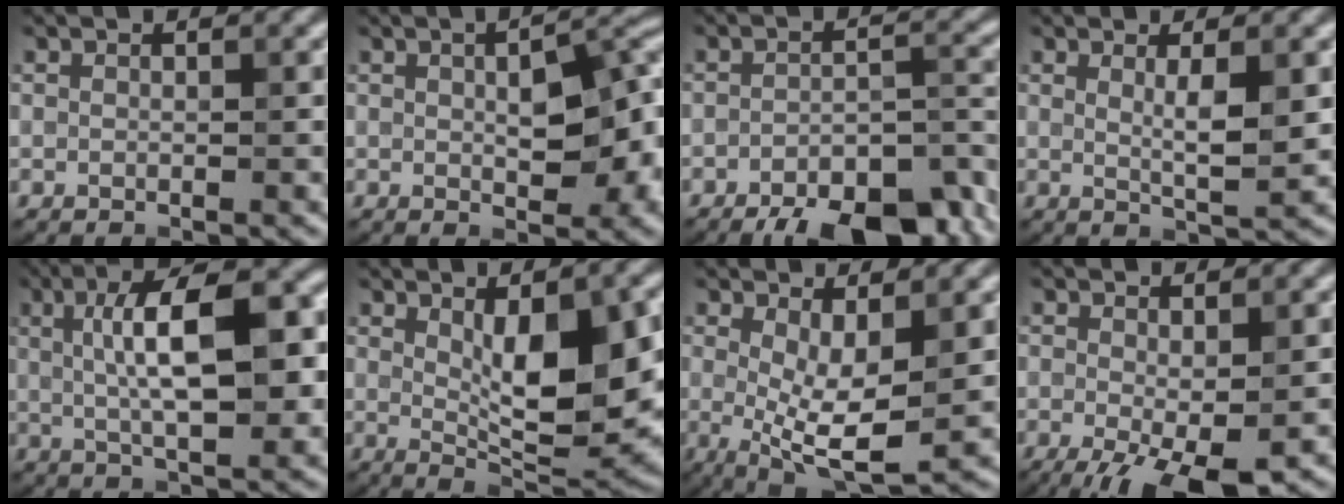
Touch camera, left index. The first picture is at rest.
{"total": 8.6, "force": [0.1, 3.9, 7.7], "torque": [-0.096, 0.005, 0.005]}
{"total": 10.9, "force": [-8.2, 3.5, 6.2], "torque": [-0.084, -0.009, -0.115]}
{"total": 3.0, "force": [0.7, 0.6, 2.9], "torque": [-0.045, -0.008, 0.013]}
{"total": 9.7, "force": [1.1, 3.2, 9.1], "torque": [-0.135, 0.011, 0.014]}
{"total": 9.1, "force": [1.1, 2.8, 8.5], "torque": [-0.125, -0.010, 0.026]}
{"total": 5.9, "force": [0.0, 2.0, 5.6], "torque": [-0.107, -0.015, 0.002]}
{"total": 5.0, "force": [-2.0, 1.4, 4.3], "torque": [-0.073, -0.013, -0.031]}